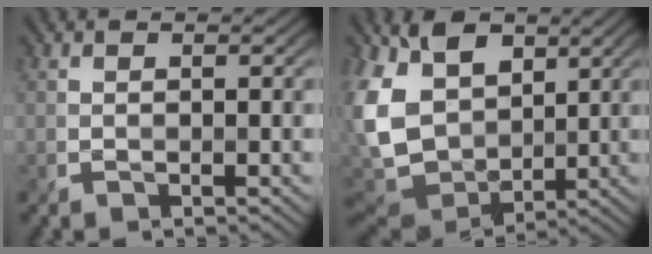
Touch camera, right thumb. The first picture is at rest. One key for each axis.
{"total": 14.9, "fx": 2.7, "fy": 11.0, "fz": 9.6, "tx": -0.254, "ty": -0.010, "tz": 0.060}